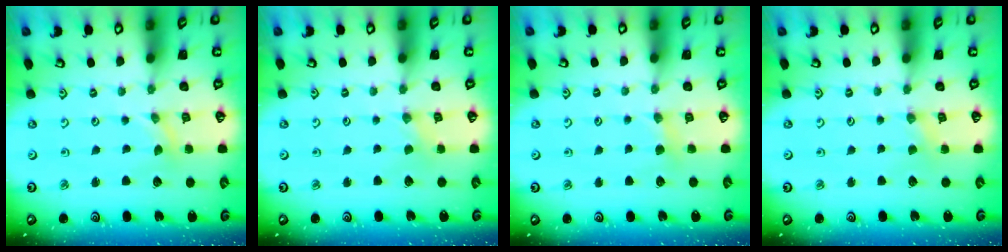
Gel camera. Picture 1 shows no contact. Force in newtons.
{"total": 0.0}
{"total": 4.5, "press": 4.5, "slide": 0.5}
{"total": 1.3, "press": 1.2, "slide": 0.2}